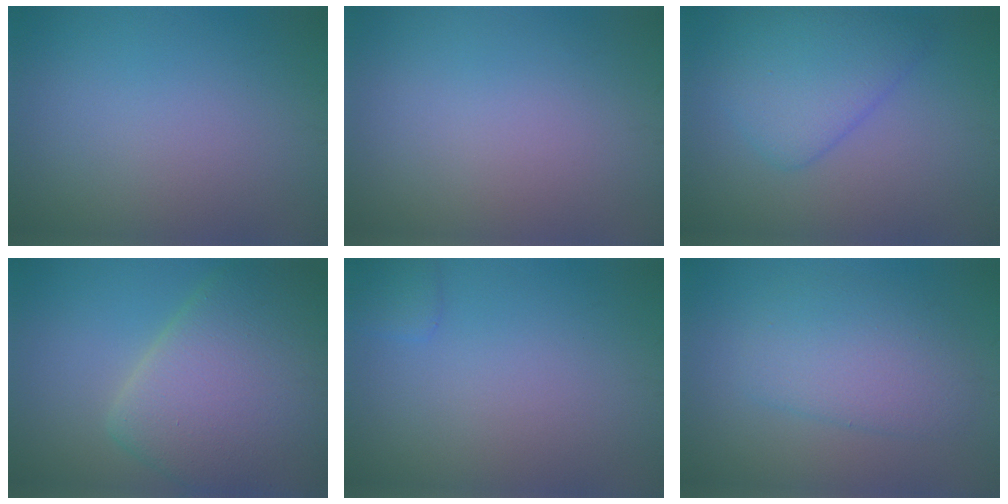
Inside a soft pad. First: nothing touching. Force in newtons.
{"total": 0.0}
{"total": 4.5, "press": 4.5, "slide": 0.2}
{"total": 11.7, "press": 11.6, "slide": 0.9}
{"total": 1.3, "press": 1.3, "slide": 0.1}
{"total": 4.3, "press": 4.3, "slide": 0.2}